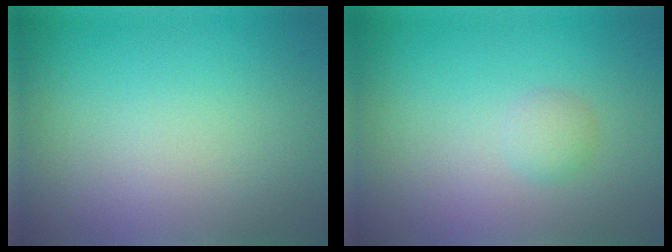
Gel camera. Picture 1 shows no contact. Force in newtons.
{"total": 1.2, "press": 1.2, "slide": 0.0}